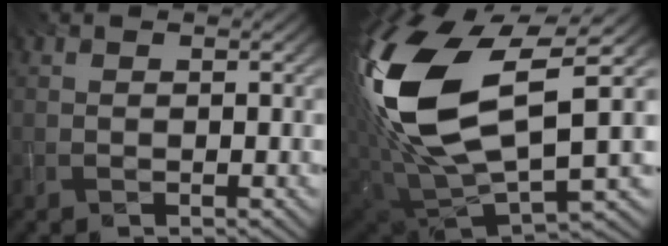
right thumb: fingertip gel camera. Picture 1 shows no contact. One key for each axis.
{"total": 18.2, "fx": 4.0, "fy": 9.2, "fz": 15.2, "tx": -0.364, "ty": -0.006, "tz": 0.077}